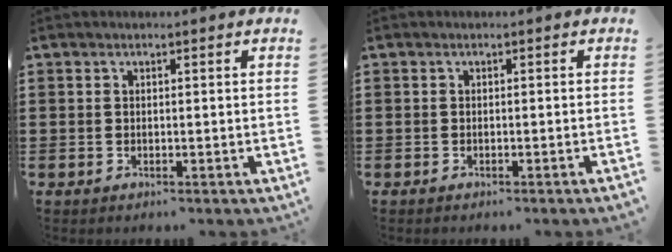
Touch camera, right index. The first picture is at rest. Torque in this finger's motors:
{"motor_torque": [1.04, 1.09, 0.03, 0.02]}